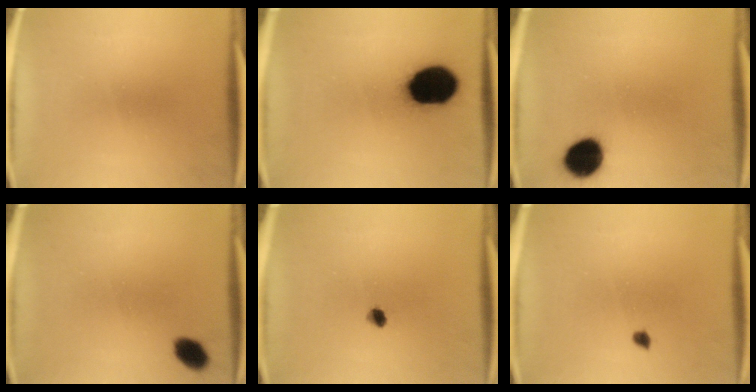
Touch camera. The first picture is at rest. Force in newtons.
{"total": 17.6}
{"total": 9.1}
{"total": 4.2}
{"total": 1.9}
{"total": 1.1}